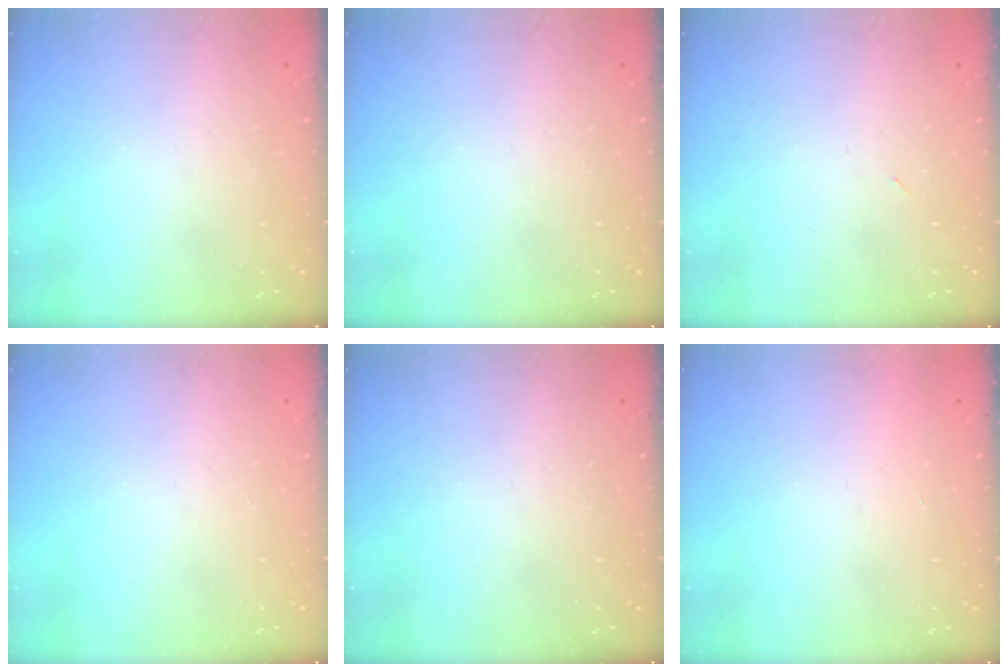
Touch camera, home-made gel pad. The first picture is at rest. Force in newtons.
{"total": 0.0}
{"total": 2.4, "press": 2.3, "slide": 0.8}
{"total": 0.0}
{"total": 0.0}
{"total": 1.7, "press": 1.7, "slide": 0.1}